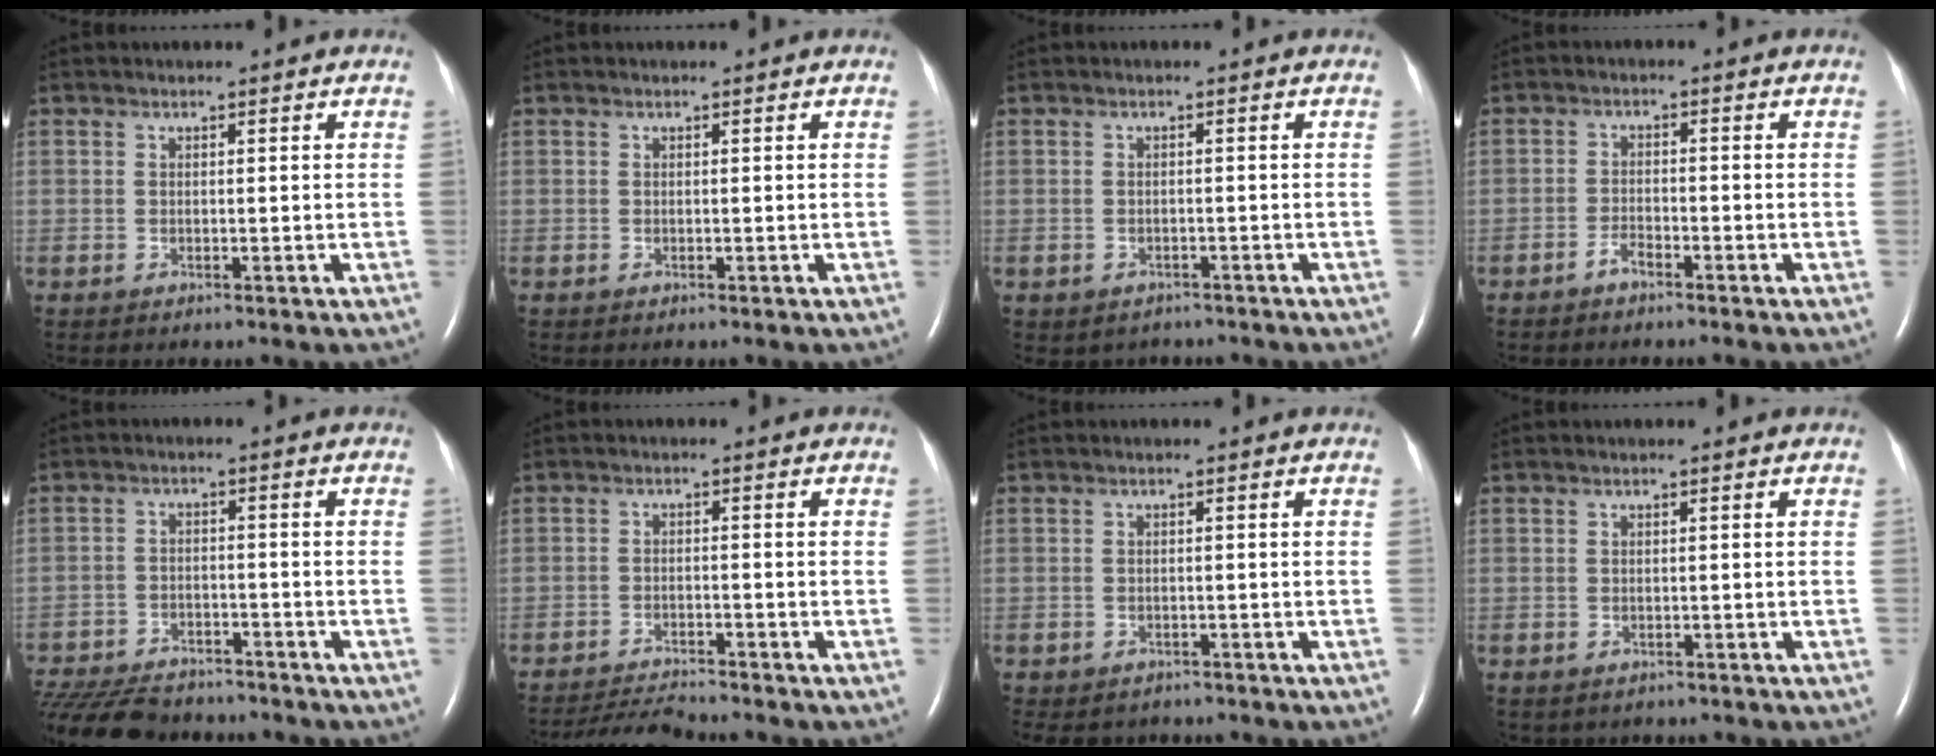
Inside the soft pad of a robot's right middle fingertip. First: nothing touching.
{"total": 0.0}
{"total": 3.4, "force": [-2.7, 2.1, 0.3], "torque": [-0.006, 0.009, -0.033]}
{"total": 1.9, "force": [-1.6, 0.4, 1.0], "torque": [-0.021, 0.001, -0.031]}
{"total": 16.8, "force": [-14.5, 5.6, 6.6], "torque": [-0.178, -0.026, -0.217]}
{"total": 5.6, "force": [-5.6, -0.5, 0.7], "torque": [-0.014, -0.019, -0.097]}
{"total": 5.6, "force": [-4.7, 3.0, 0.8], "torque": [-0.010, 0.001, -0.058]}
{"total": 1.9, "force": [-1.5, 1.1, 0.3], "torque": [-0.008, 0.001, -0.015]}